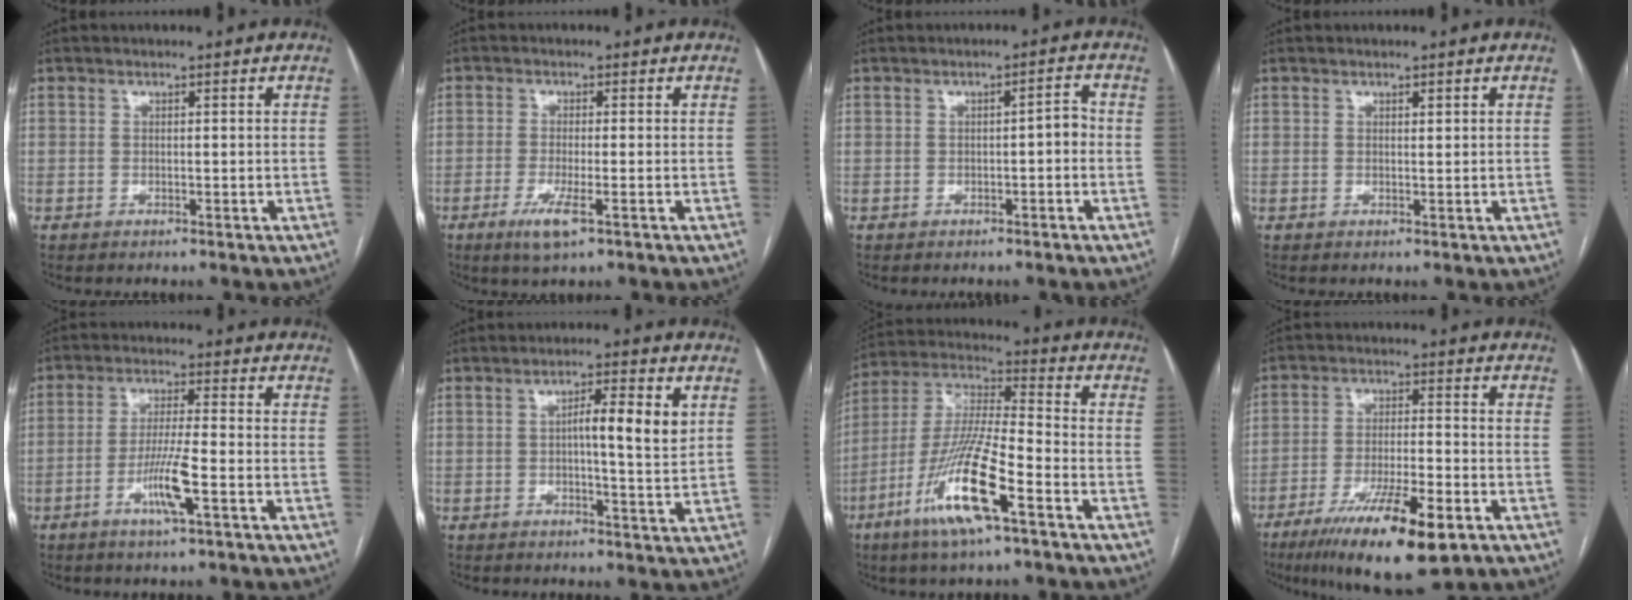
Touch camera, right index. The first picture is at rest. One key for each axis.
{"total": 4.3, "fx": -2.1, "fy": 0.4, "fz": 3.7, "tx": -0.073, "ty": -0.010, "tz": -0.039}
{"total": 2.3, "fx": -0.4, "fy": 0.7, "fz": 2.1, "tx": -0.027, "ty": 0.013, "tz": -0.006}
{"total": 0.7, "fx": 0.4, "fy": 0.2, "fz": 0.5, "tx": -0.009, "ty": -0.001, "tz": 0.006}
{"total": 6.8, "fx": -2.7, "fy": -0.2, "fz": 6.2, "tx": -0.120, "ty": -0.008, "tz": -0.051}
{"total": 6.4, "fx": 1.5, "fy": 0.4, "fz": 6.2, "tx": -0.099, "ty": 0.004, "tz": 0.019}
{"total": 15.5, "fx": -7.4, "fy": 1.4, "fz": 13.5, "tx": -0.278, "ty": -0.018, "tz": -0.141}
{"total": 14.5, "fx": -8.4, "fy": 2.2, "fz": 11.6, "tx": -0.195, "ty": -0.029, "tz": -0.137}